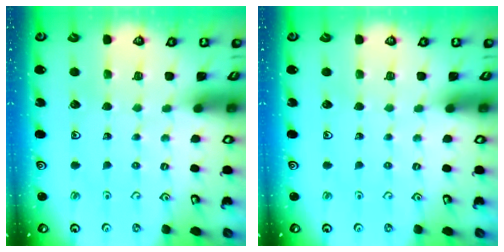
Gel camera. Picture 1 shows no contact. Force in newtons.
{"total": 0.0}